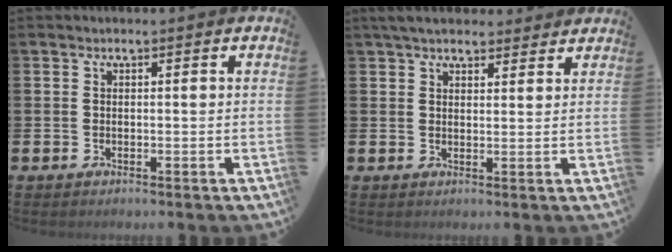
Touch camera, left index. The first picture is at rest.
{"total": 4.6, "force": [4.2, 1.5, 1.2], "torque": [-0.032, -0.010, 0.079]}